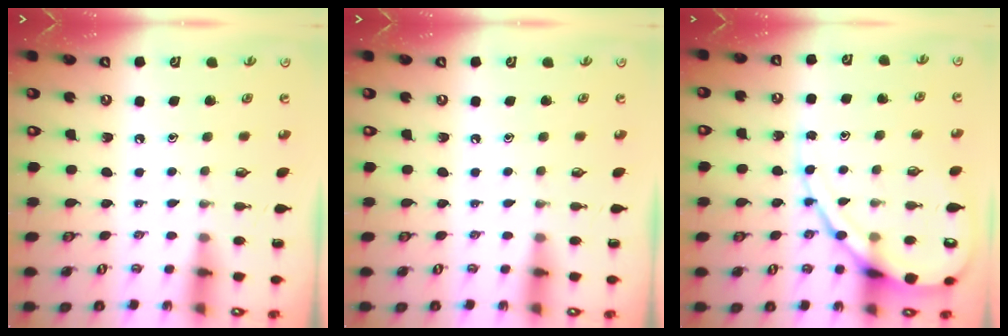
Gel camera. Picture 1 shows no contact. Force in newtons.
{"total": 0.0}
{"total": 13.0, "press": 13.0, "slide": 1.3}